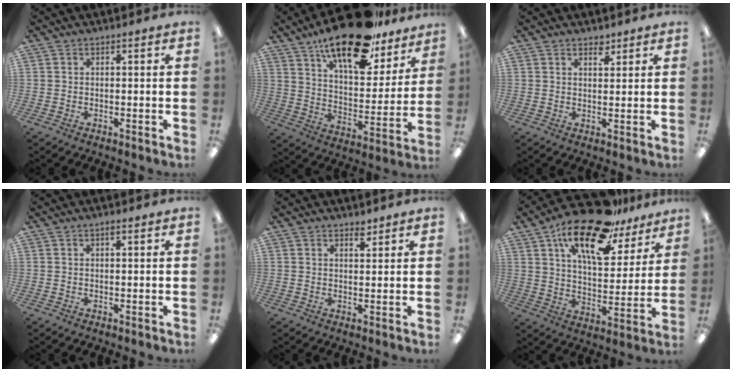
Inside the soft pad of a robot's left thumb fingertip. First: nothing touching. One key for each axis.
{"total": 21.3, "fx": 15.8, "fy": 7.7, "fz": 12.1, "tx": -0.195, "ty": -0.096, "tz": 0.268}
{"total": 2.8, "fx": 2.2, "fy": 1.2, "fz": 1.3, "tx": -0.003, "ty": -0.010, "tz": 0.035}
{"total": 0.9, "fx": 0.6, "fy": 0.2, "fz": 0.6, "tx": -0.013, "ty": 0.001, "tz": 0.010}
{"total": 2.4, "fx": 2.1, "fy": 0.7, "fz": 1.0, "tx": -0.007, "ty": -0.011, "tz": 0.036}
{"total": 21.4, "fx": 14.1, "fy": 8.8, "fz": 13.6, "tx": -0.221, "ty": -0.076, "tz": 0.238}